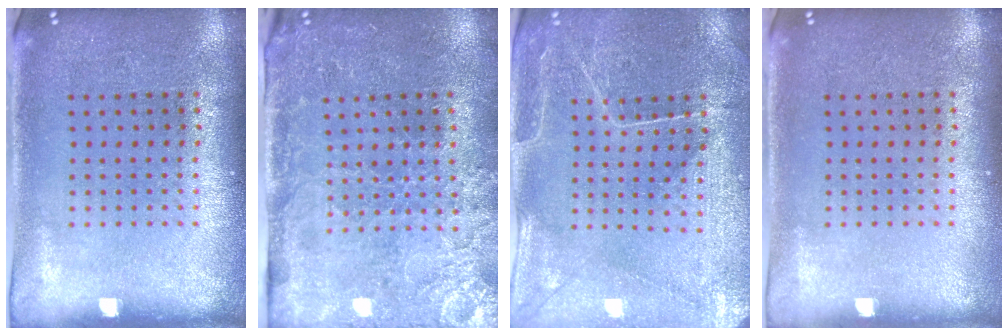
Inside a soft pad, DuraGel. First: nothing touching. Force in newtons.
{"total": 3.4, "press": 3.4, "slide": 0.6}
{"total": 0.8, "press": 0.7, "slide": 0.4}
{"total": 0.0}